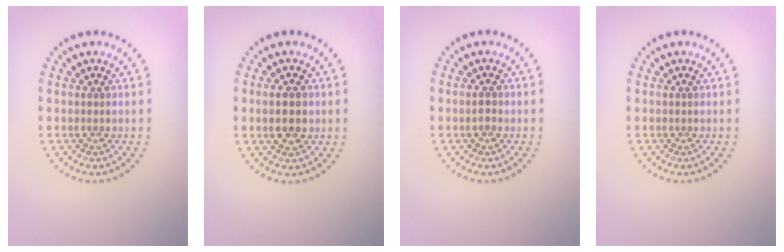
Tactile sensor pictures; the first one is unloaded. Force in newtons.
{"total": 2.4, "press": 2.4, "slide": 0.2}
{"total": 0.9, "press": 0.9, "slide": 0.0}
{"total": 0.0}